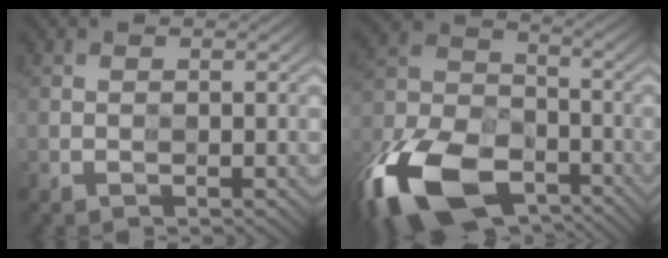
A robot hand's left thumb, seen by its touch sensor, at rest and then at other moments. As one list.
[{"total": 15.8, "force": [-10.3, 8.5, 8.4], "torque": [-0.212, -0.031, -0.207]}]